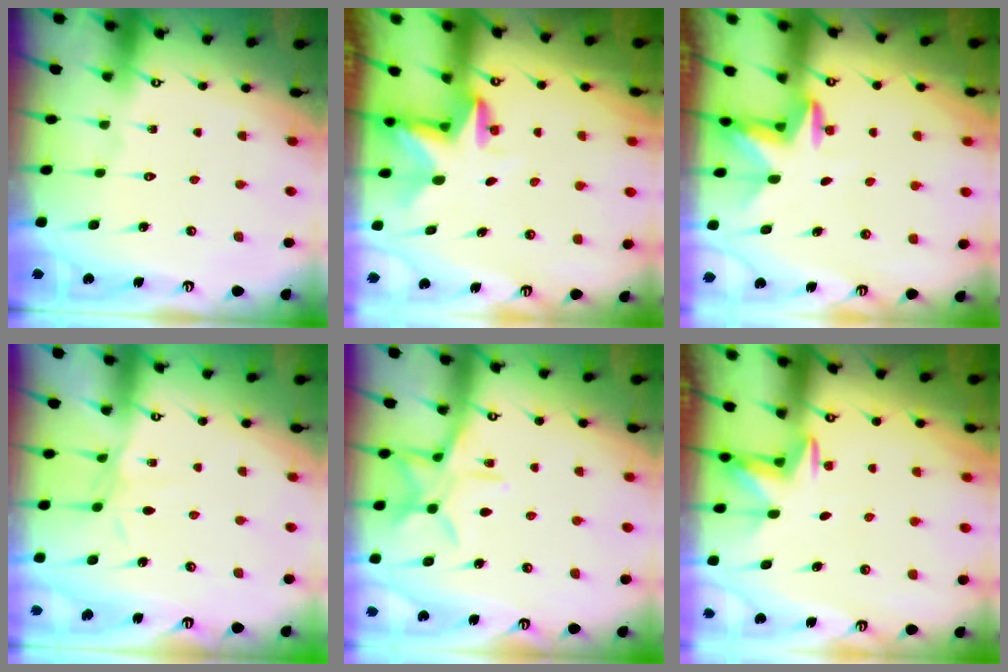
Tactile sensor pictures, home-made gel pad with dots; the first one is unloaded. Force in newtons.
{"total": 2.8, "press": 2.8, "slide": 0.2}
{"total": 3.0, "press": 2.9, "slide": 0.7}
{"total": 2.8, "press": 2.8, "slide": 0.5}
{"total": 9.7, "press": 9.6, "slide": 0.6}
{"total": 3.1, "press": 3.0, "slide": 0.7}